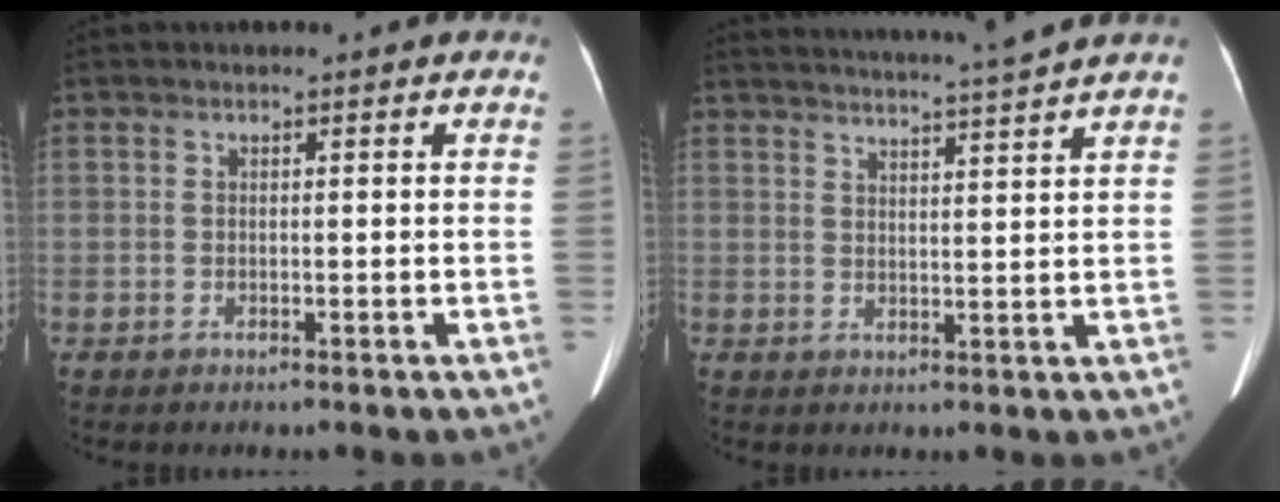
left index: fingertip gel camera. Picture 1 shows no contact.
{"total": 12.3, "force": [11.3, -2.2, 4.2], "torque": [-0.074, -0.022, 0.154]}